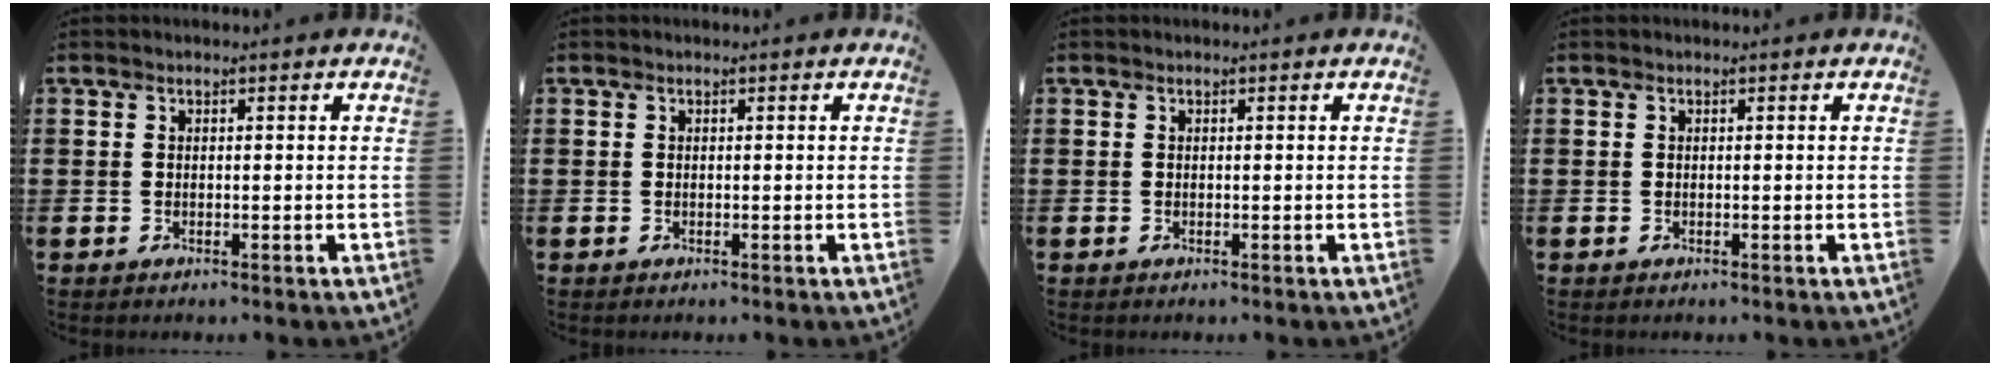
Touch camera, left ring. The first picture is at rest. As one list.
[{"total": 0.0}, {"total": 0.0}, {"total": 0.0}]